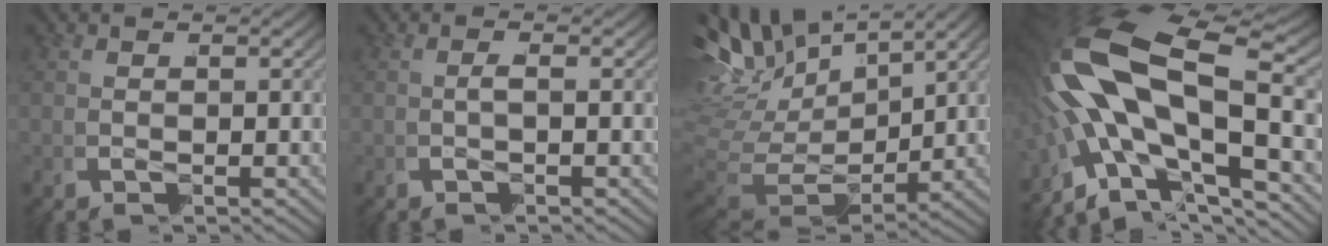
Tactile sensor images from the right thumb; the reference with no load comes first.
{"total": 0.8, "force": [-0.2, -0.1, 0.7], "torque": [-0.008, 0.013, -0.010]}
{"total": 8.9, "force": [1.8, 6.7, 5.6], "torque": [-0.141, -0.026, 0.041]}
{"total": 12.7, "force": [-0.9, 7.6, 10.1], "torque": [-0.222, -0.021, -0.009]}